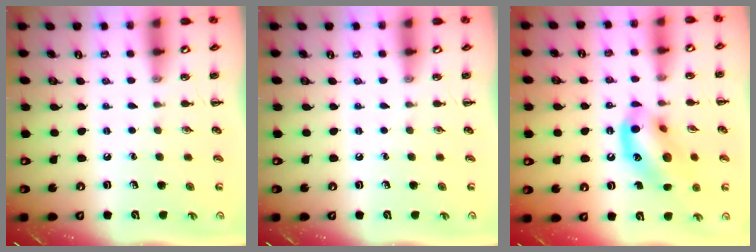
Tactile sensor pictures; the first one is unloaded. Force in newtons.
{"total": 0.0}
{"total": 13.9, "press": 13.7, "slide": 2.2}